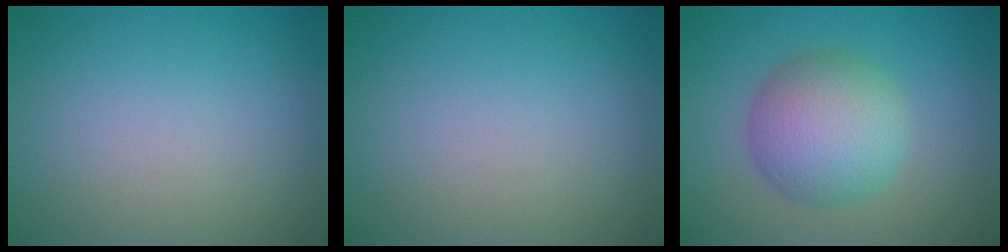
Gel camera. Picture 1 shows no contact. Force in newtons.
{"total": 0.0}
{"total": 6.3, "press": 6.3, "slide": 0.1}